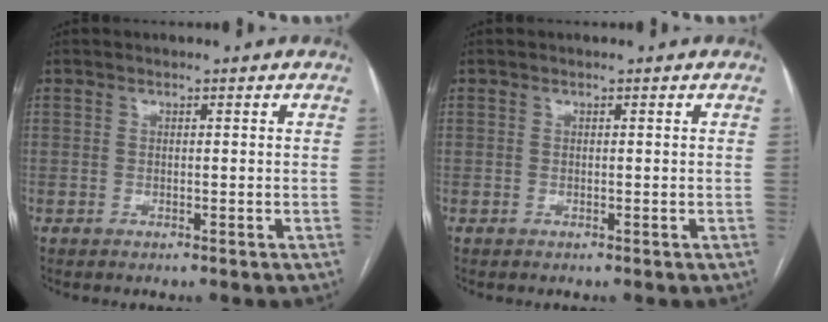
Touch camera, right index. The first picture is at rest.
{"total": 0.0}